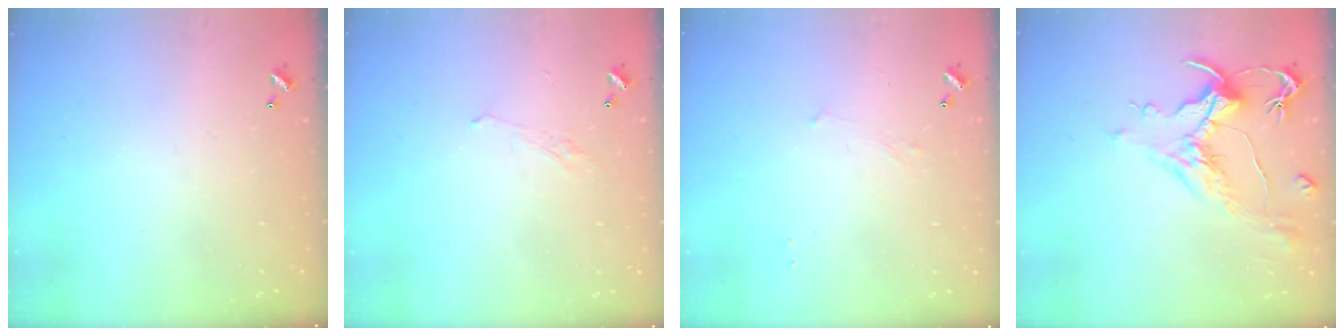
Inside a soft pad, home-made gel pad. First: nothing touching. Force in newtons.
{"total": 0.9, "press": 0.7, "slide": 0.6}
{"total": 3.0, "press": 2.9, "slide": 0.4}
{"total": 1.7, "press": 0.9, "slide": 1.4}